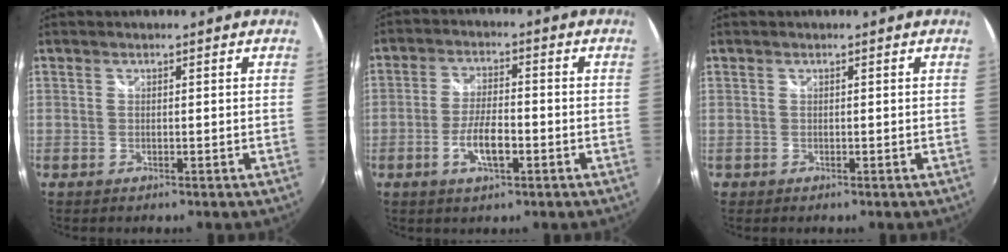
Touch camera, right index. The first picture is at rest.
{"total": 6.5, "force": [-2.6, 2.1, 5.6], "torque": [-0.113, -0.001, -0.046]}
{"total": 0.7, "force": [-0.1, 0.7, 0.0], "torque": [-0.002, 0.003, 0.000]}